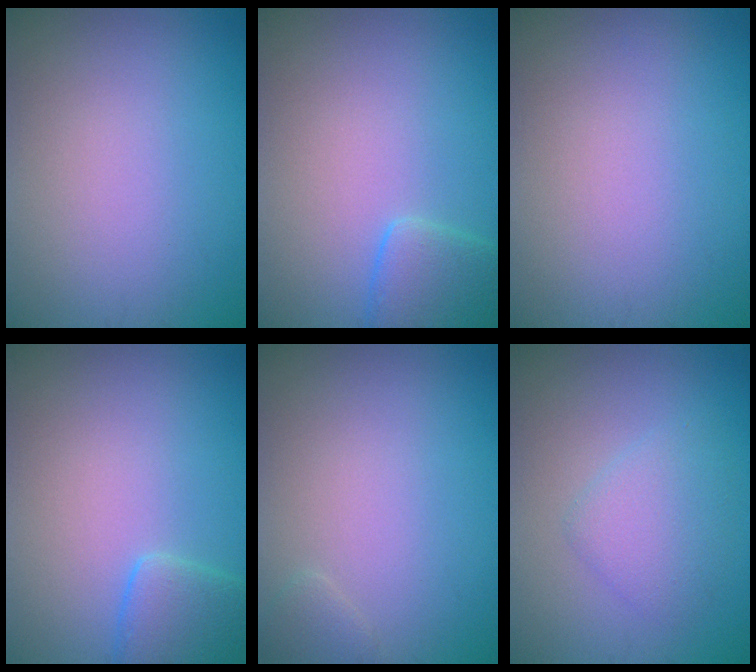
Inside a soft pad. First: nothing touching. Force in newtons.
{"total": 2.8, "press": 2.8, "slide": 0.2}
{"total": 0.0}
{"total": 2.8, "press": 2.8, "slide": 0.2}
{"total": 0.8, "press": 0.8, "slide": 0.0}
{"total": 2.7, "press": 2.7, "slide": 0.0}